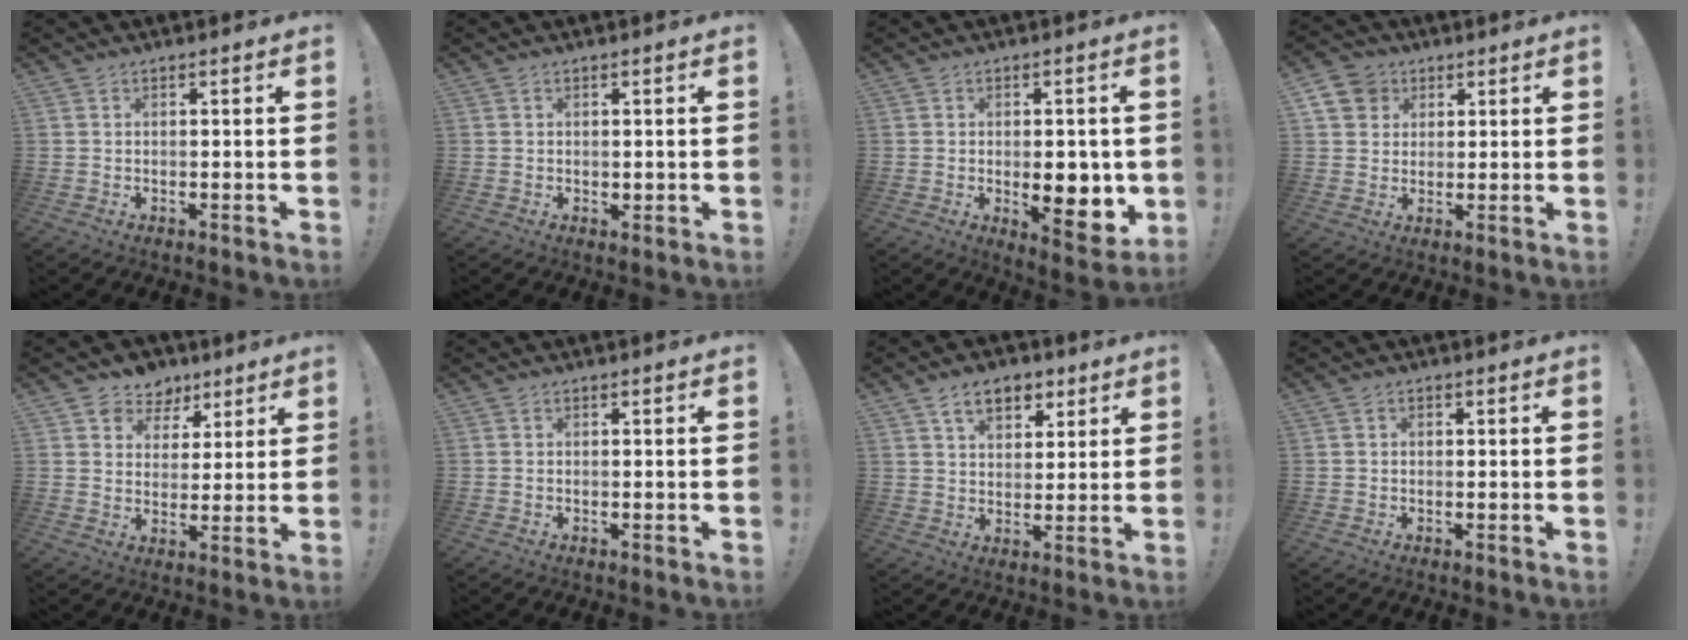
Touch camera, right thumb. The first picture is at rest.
{"total": 0.7, "force": [0.3, 0.6, 0.3], "torque": [0.003, -0.001, 0.005]}
{"total": 10.1, "force": [-1.0, 5.3, 8.6], "torque": [-0.106, -0.005, -0.009]}
{"total": 7.5, "force": [3.3, 6.3, 2.3], "torque": [-0.035, -0.012, 0.067]}
{"total": 7.5, "force": [4.3, 6.1, 1.0], "torque": [-0.012, -0.032, 0.086]}
{"total": 0.0}
{"total": 9.7, "force": [5.2, 6.1, 5.4], "torque": [-0.077, -0.014, 0.098]}
{"total": 1.0, "force": [-0.3, 0.8, 0.4], "torque": [-0.012, 0.007, -0.004]}